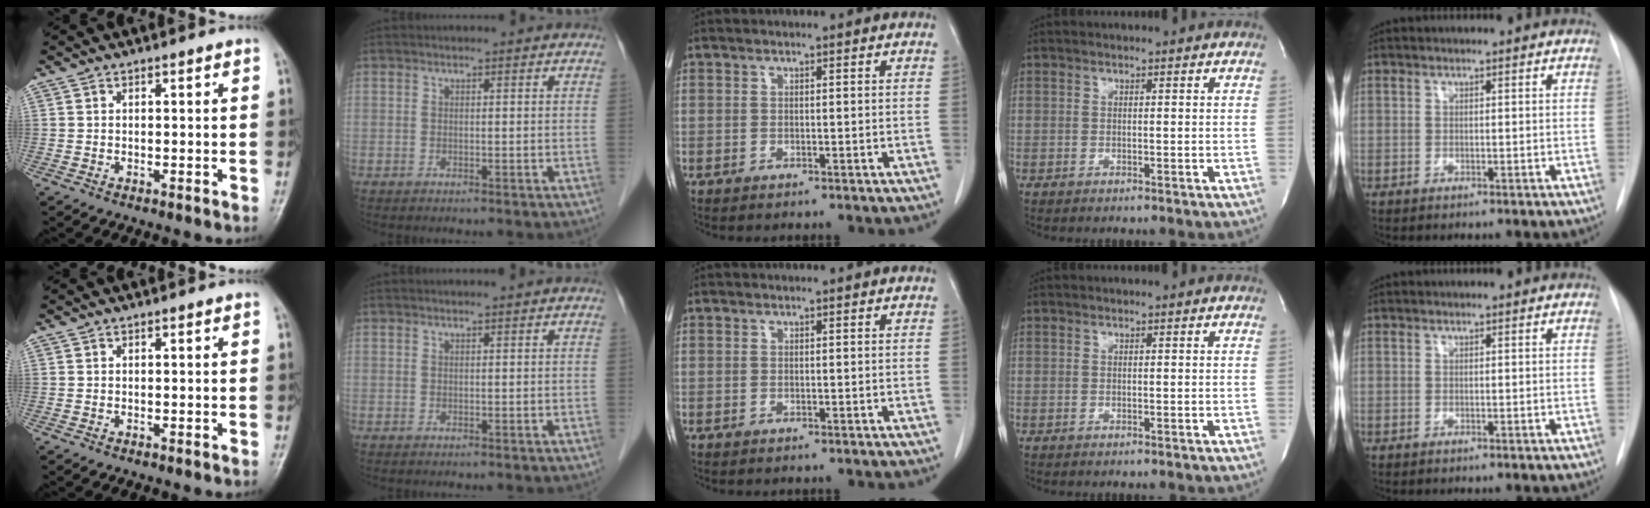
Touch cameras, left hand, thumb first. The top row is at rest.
{}